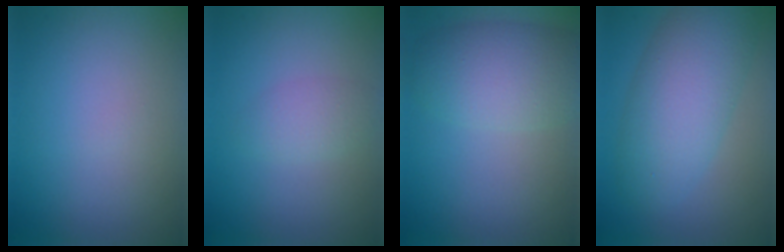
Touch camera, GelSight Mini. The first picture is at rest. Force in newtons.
{"total": 1.8, "press": 1.8, "slide": 0.1}
{"total": 5.4, "press": 5.4, "slide": 0.2}
{"total": 6.8, "press": 6.8, "slide": 0.2}